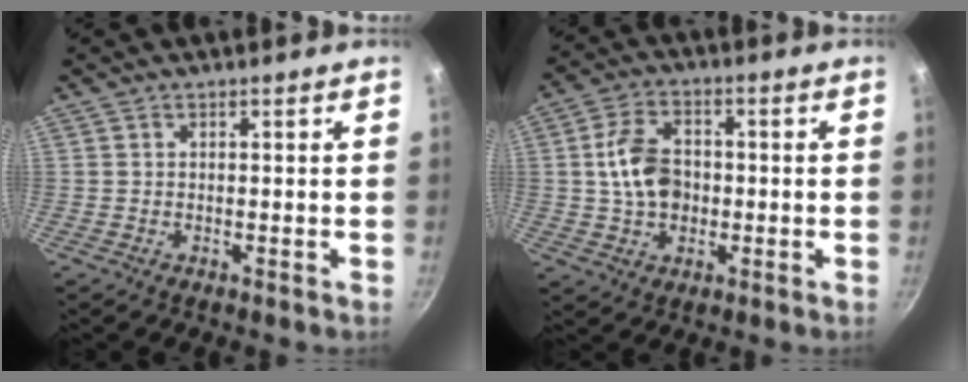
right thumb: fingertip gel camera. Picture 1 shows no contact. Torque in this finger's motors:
{"motor_torque": [-0.08, 0.10, 0.26, -0.11, 0.07]}